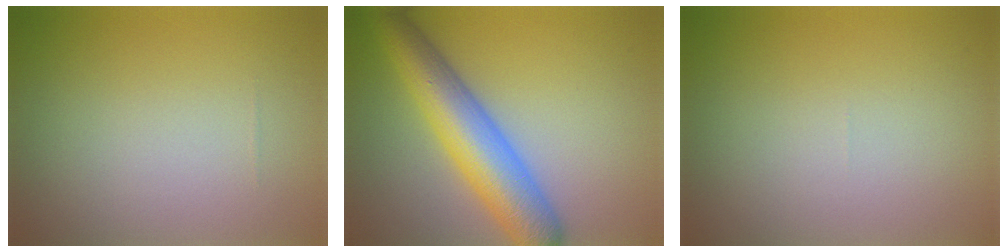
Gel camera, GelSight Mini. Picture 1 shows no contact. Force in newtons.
{"total": 7.9, "press": 7.9, "slide": 0.3}
{"total": 0.0}